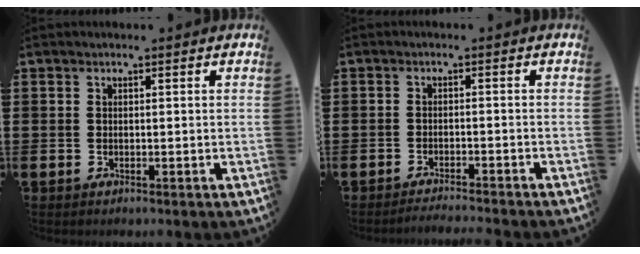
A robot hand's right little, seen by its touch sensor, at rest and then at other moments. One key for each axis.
{"total": 1.5, "fx": -1.5, "fy": -0.3, "fz": 0.2, "tx": -0.003, "ty": 0.003, "tz": -0.030}